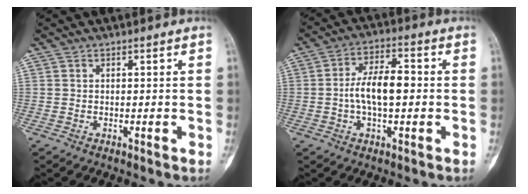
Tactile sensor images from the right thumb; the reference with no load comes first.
{"total": 8.7, "force": [-0.4, 4.1, 7.7], "torque": [-0.133, 0.018, -0.016]}